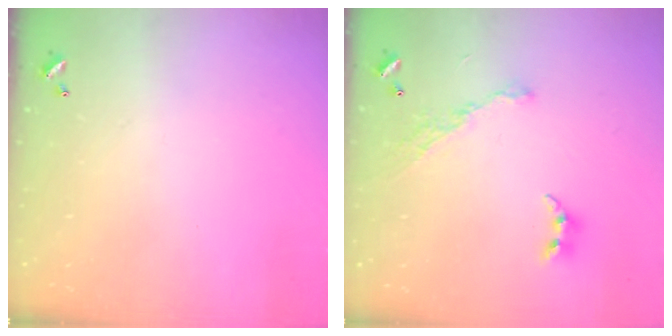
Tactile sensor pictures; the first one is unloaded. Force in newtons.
{"total": 8.2, "press": 8.2, "slide": 0.9}